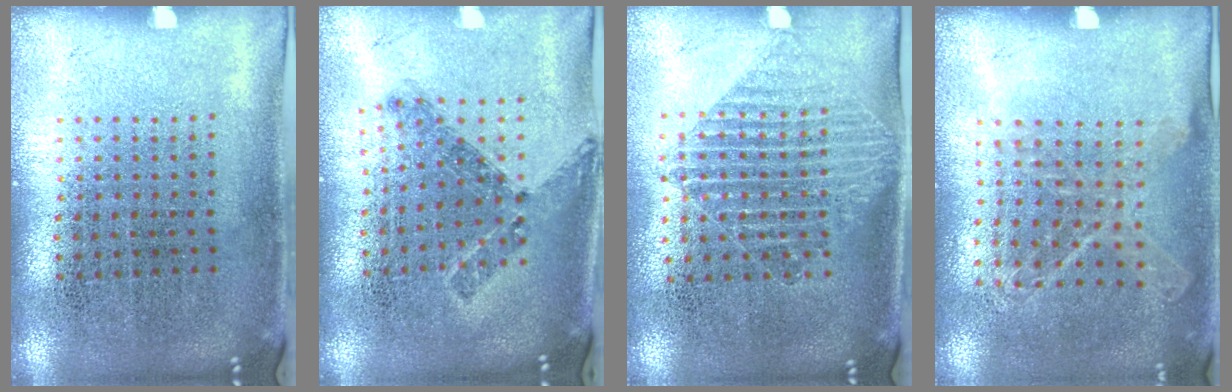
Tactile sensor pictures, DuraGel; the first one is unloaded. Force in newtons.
{"total": 0.7, "press": 0.6, "slide": 0.3}
{"total": 1.5, "press": 1.3, "slide": 0.8}
{"total": 1.1, "press": 1.0, "slide": 0.5}